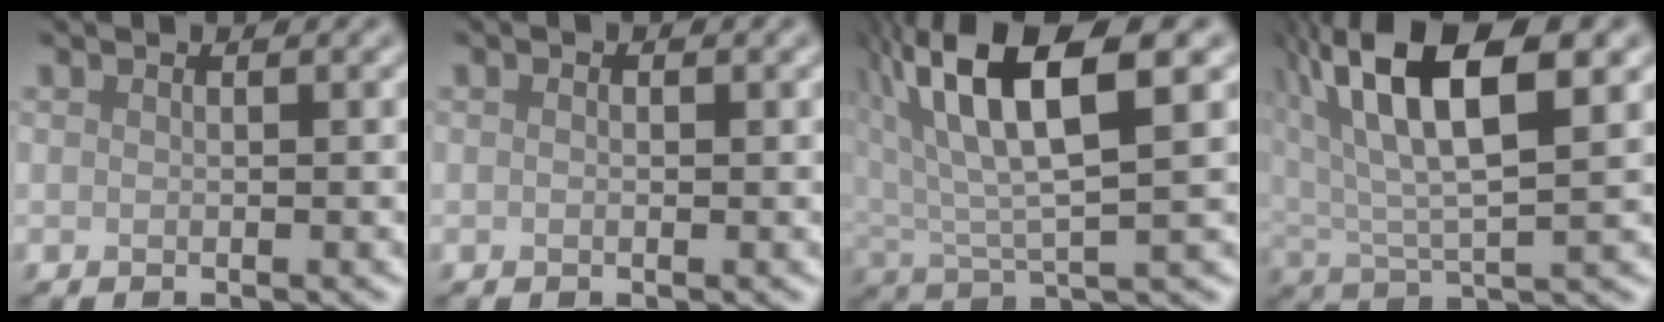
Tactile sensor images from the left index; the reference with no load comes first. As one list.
[{"total": 0.9, "force": [0.3, 0.5, 0.7], "torque": [-0.006, -0.006, 0.002]}, {"total": 11.5, "force": [5.5, 3.5, 9.5], "torque": [-0.203, 0.026, 0.098]}, {"total": 12.9, "force": [6.1, 4.6, 10.4], "torque": [-0.204, 0.025, 0.098]}]